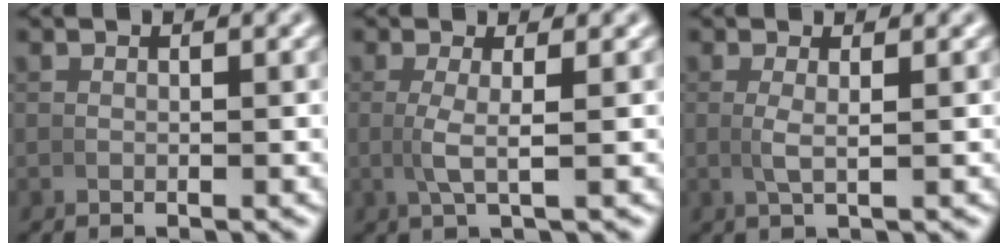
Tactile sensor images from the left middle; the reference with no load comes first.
{"total": 2.5, "force": [0.4, 0.0, 2.4], "torque": [-0.055, -0.006, 0.011]}
{"total": 1.5, "force": [0.4, 0.0, 1.5], "torque": [-0.037, -0.007, 0.013]}